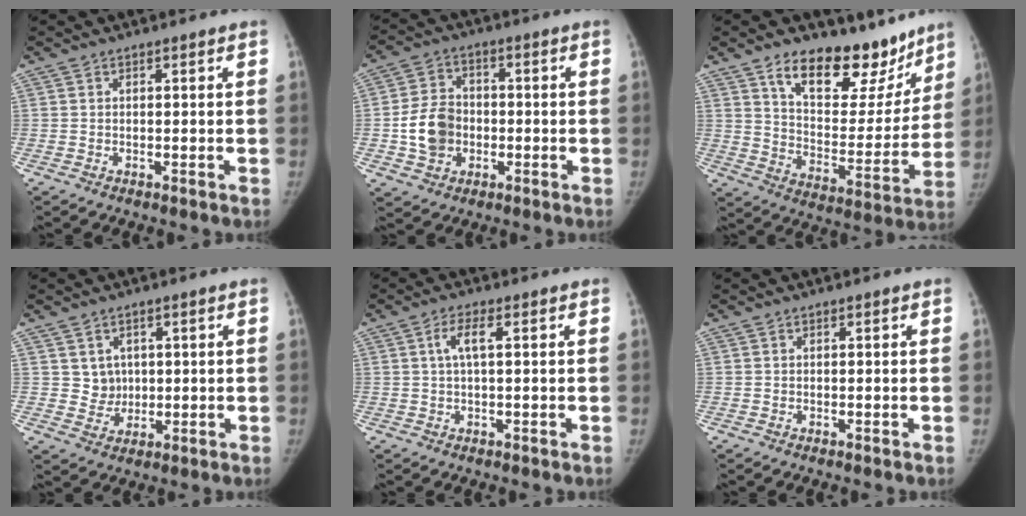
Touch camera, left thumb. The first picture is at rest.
{"total": 9.3, "force": [-1.6, 7.6, 5.2], "torque": [-0.078, 0.017, -0.032]}
{"total": 20.3, "force": [14.3, 10.3, 10.1], "torque": [-0.080, -0.089, 0.220]}
{"total": 4.1, "force": [1.1, 3.7, 1.2], "torque": [0.003, -0.006, 0.024]}
{"total": 3.4, "force": [0.8, 0.9, 3.2], "torque": [-0.071, 0.012, 0.015]}
{"total": 0.0}